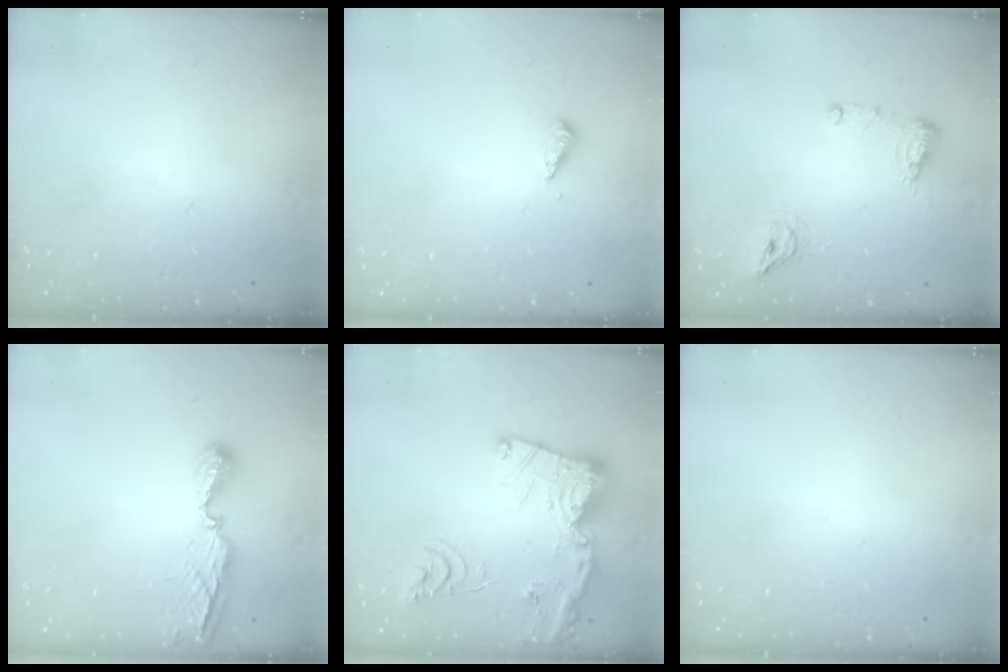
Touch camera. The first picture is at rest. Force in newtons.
{"total": 2.8, "press": 2.8, "slide": 0.7}
{"total": 8.9, "press": 8.8, "slide": 1.4}
{"total": 8.0, "press": 7.9, "slide": 1.0}
{"total": 21.7, "press": 21.5, "slide": 2.2}
{"total": 0.0}